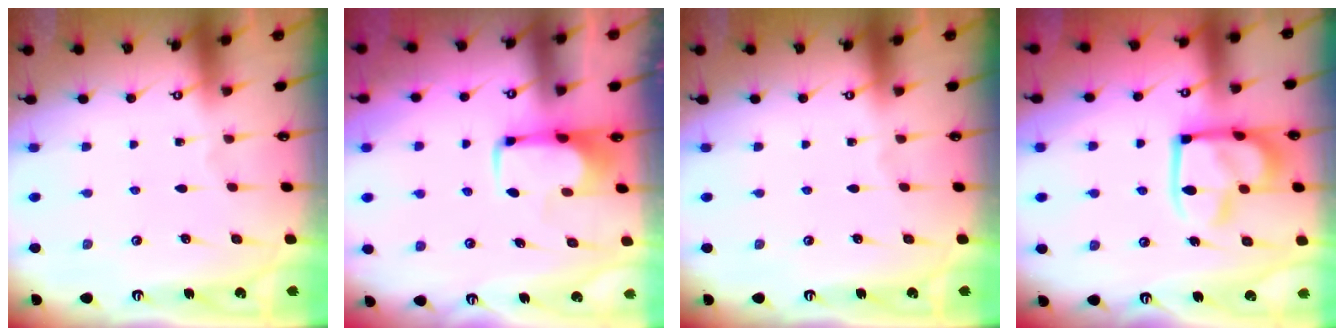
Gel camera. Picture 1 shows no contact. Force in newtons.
{"total": 2.0, "press": 2.0, "slide": 0.4}
{"total": 0.0}
{"total": 15.2, "press": 15.1, "slide": 1.6}